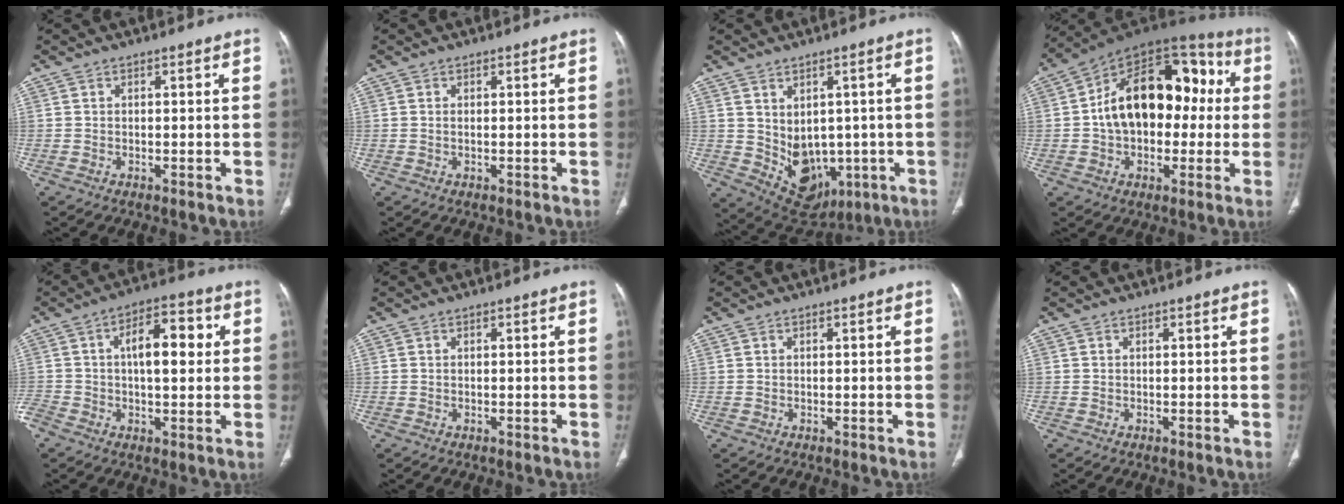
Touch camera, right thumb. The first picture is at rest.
{"total": 0.0}
{"total": 11.7, "force": [-1.3, 8.6, 7.7], "torque": [-0.085, -0.001, 0.018]}
{"total": 22.4, "force": [1.2, 14.4, 17.1], "torque": [-0.233, 0.049, 0.013]}
{"total": 12.4, "force": [0.9, 6.5, 10.6], "torque": [-0.172, 0.027, 0.010]}
{"total": 0.0}
{"total": 0.0}
{"total": 0.0}